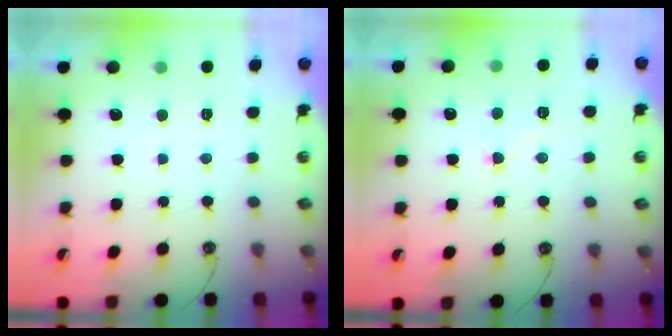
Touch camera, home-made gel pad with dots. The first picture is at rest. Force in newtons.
{"total": 2.0, "press": 1.9, "slide": 0.6}